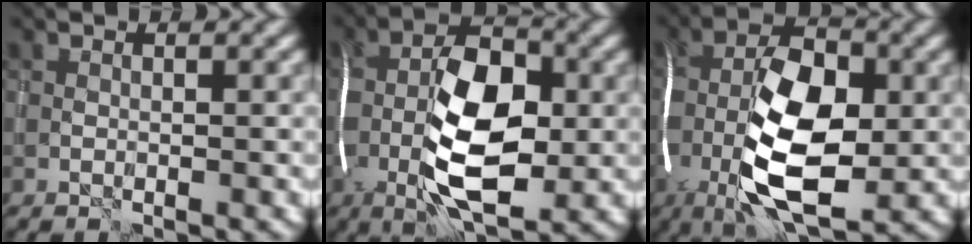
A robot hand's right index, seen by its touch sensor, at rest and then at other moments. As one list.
[{"total": 10.8, "force": [-1.5, 5.1, 9.4], "torque": [-0.165, 0.011, -0.034]}, {"total": 12.9, "force": [-2.7, 6.0, 11.1], "torque": [-0.198, 0.005, -0.060]}]